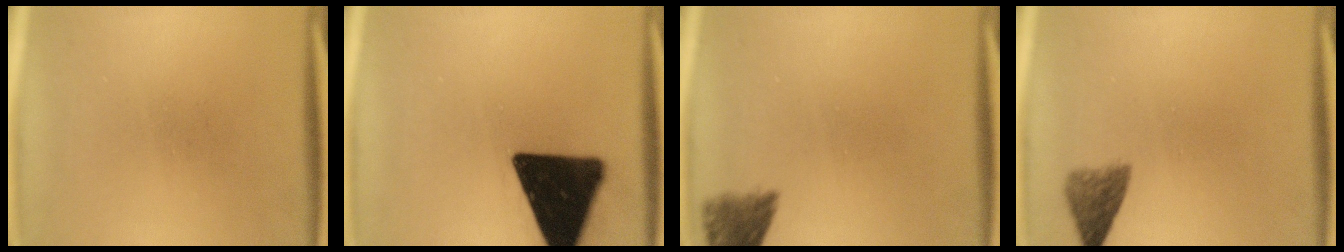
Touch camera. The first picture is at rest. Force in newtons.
{"total": 20.1}
{"total": 4.6}
{"total": 3.6}